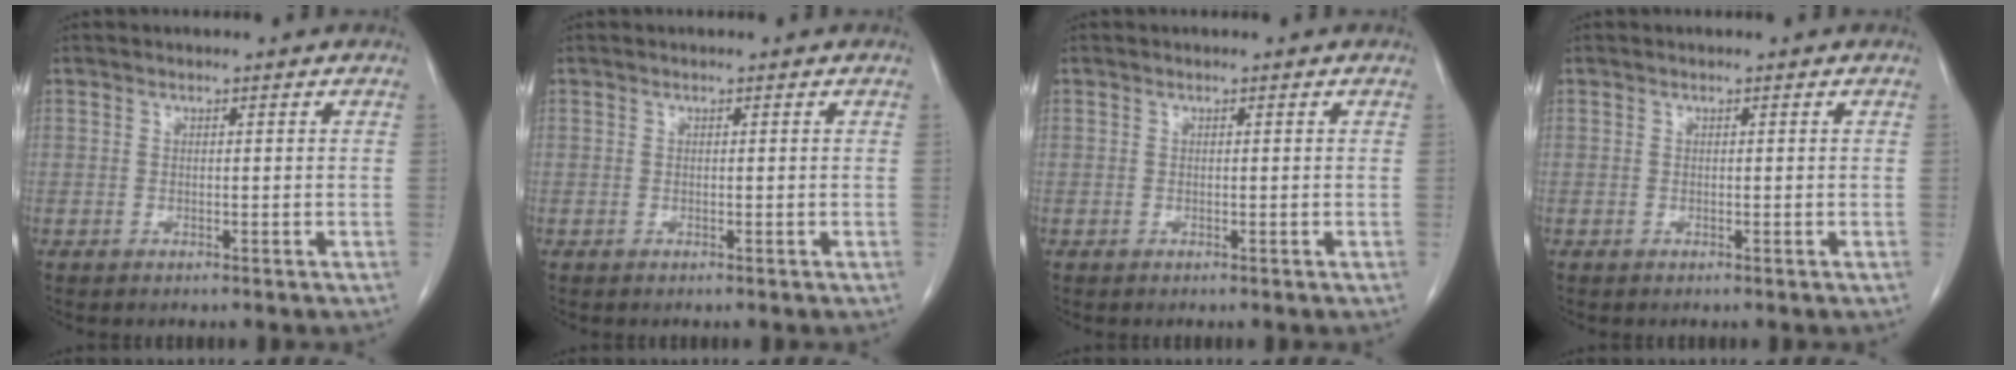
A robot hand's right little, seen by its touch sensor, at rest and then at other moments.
{"total": 0.0}
{"total": 0.0}
{"total": 0.0}